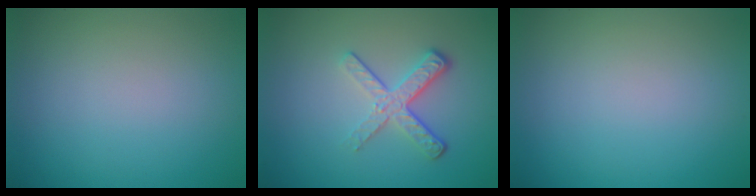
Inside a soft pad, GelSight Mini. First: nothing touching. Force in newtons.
{"total": 3.6, "press": 2.5, "slide": 2.7}
{"total": 0.0}